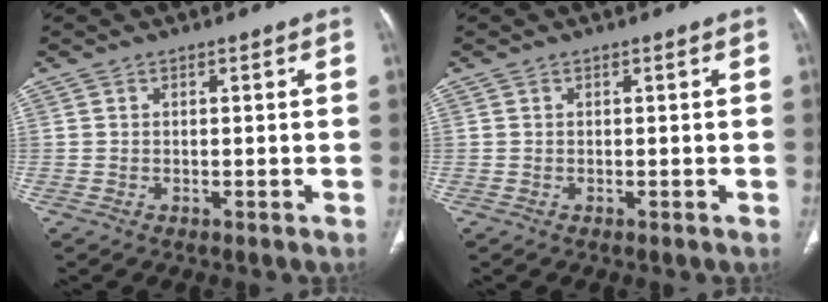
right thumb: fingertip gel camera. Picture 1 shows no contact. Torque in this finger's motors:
{"motor_torque": [0.02, 0.02, 0.24, -0.16, 0.00]}